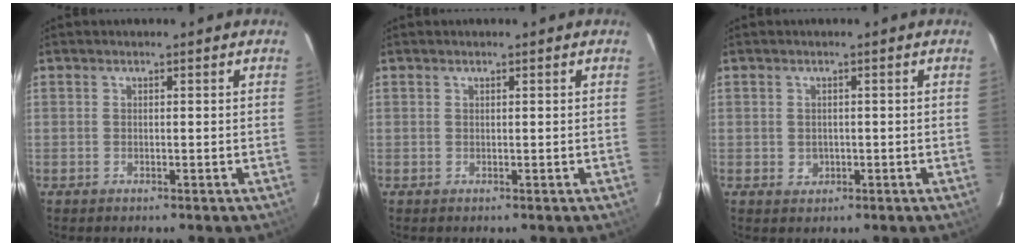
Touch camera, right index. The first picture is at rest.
{"total": 0.0}
{"total": 1.8, "force": [-0.3, 1.7, 0.5], "torque": [-0.006, 0.001, 0.001]}